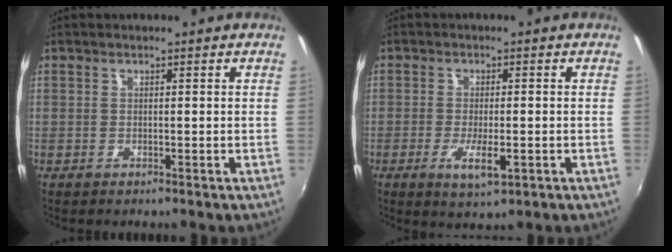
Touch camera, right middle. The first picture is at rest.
{"total": 5.3, "force": [-2.1, 1.5, 4.6], "torque": [-0.093, -0.015, -0.034]}